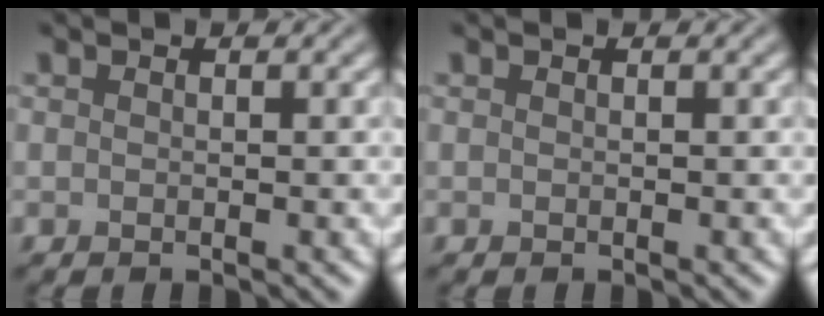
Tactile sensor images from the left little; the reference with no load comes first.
{"total": 0.0}